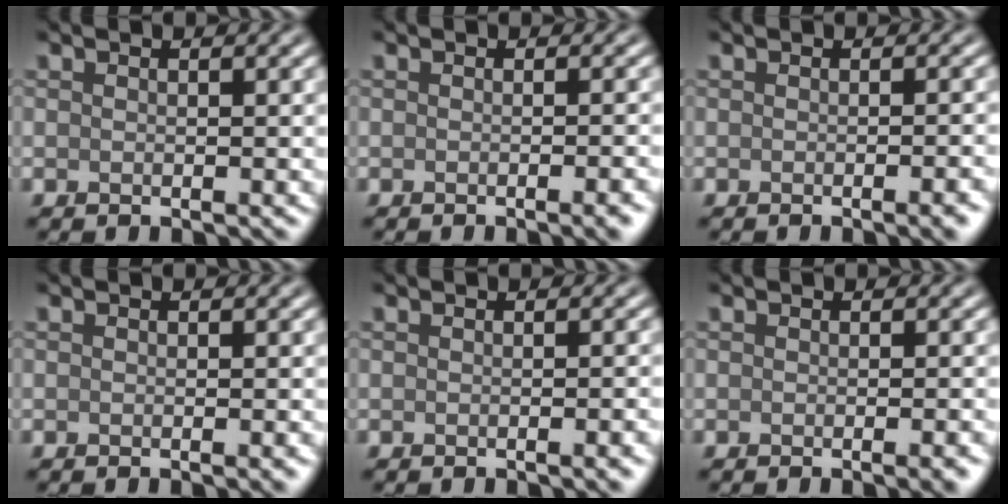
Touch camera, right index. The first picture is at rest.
{"total": 2.6, "force": [-1.0, 0.8, 2.3], "torque": [-0.013, 0.000, -0.012]}
{"total": 2.6, "force": [-0.9, 0.8, 2.2], "torque": [-0.015, 0.001, -0.013]}
{"total": 1.1, "force": [-0.3, 0.3, 1.0], "torque": [-0.007, 0.000, -0.006]}
{"total": 2.1, "force": [-0.6, 0.6, 1.9], "torque": [-0.010, 0.003, -0.007]}
{"total": 2.1, "force": [-0.7, 0.6, 1.8], "torque": [-0.011, -0.001, -0.009]}